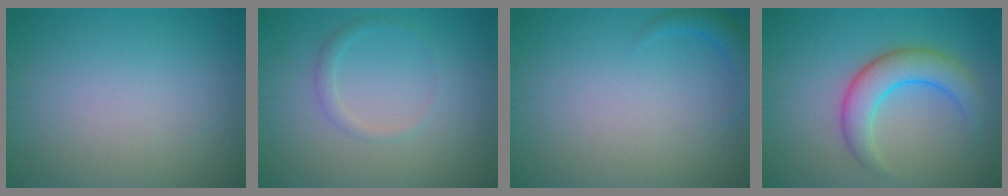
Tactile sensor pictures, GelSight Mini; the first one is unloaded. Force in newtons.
{"total": 1.3, "press": 1.3, "slide": 0.0}
{"total": 1.7, "press": 1.6, "slide": 0.2}
{"total": 5.2, "press": 5.2, "slide": 0.1}